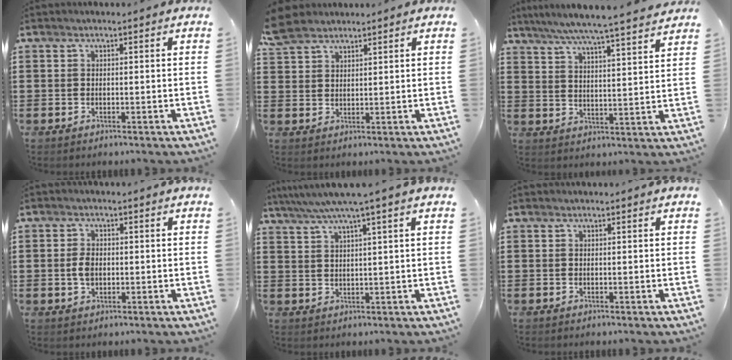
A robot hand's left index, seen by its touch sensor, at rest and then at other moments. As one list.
[{"total": 4.9, "force": [4.1, 2.1, 1.7], "torque": [-0.048, 0.002, 0.078]}, {"total": 6.0, "force": [5.4, -0.9, 2.4], "torque": [-0.067, -0.036, 0.090]}, {"total": 2.9, "force": [-0.1, 1.7, 2.3], "torque": [-0.054, 0.001, -0.005]}, {"total": 4.6, "force": [3.1, -0.6, 3.4], "torque": [-0.075, -0.008, 0.051]}, {"total": 0.0}]